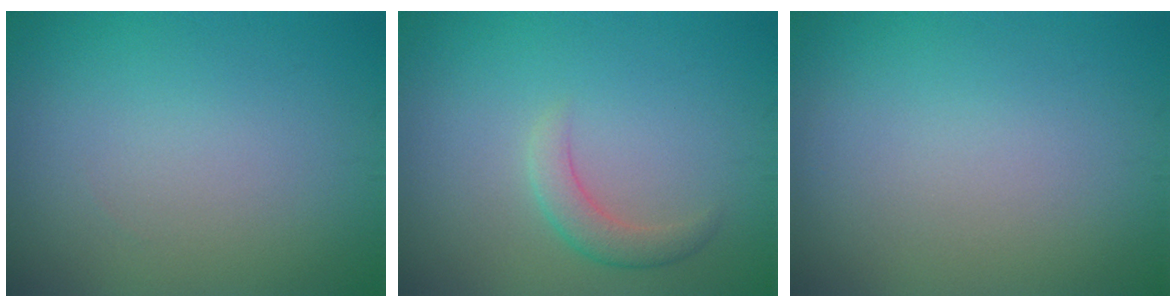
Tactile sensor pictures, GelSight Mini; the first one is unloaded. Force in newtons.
{"total": 2.2, "press": 2.1, "slide": 0.1}
{"total": 0.0}